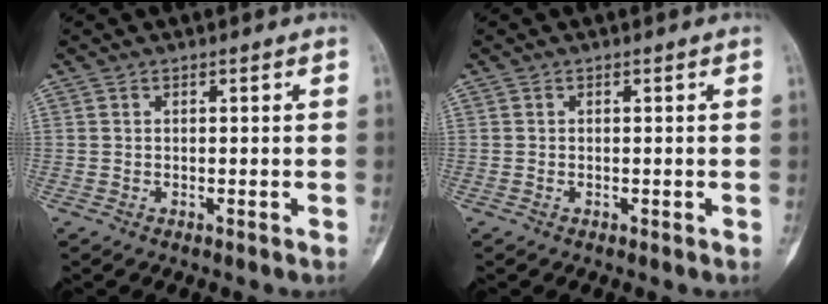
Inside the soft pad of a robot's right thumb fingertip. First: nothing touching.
{"total": 0.0}